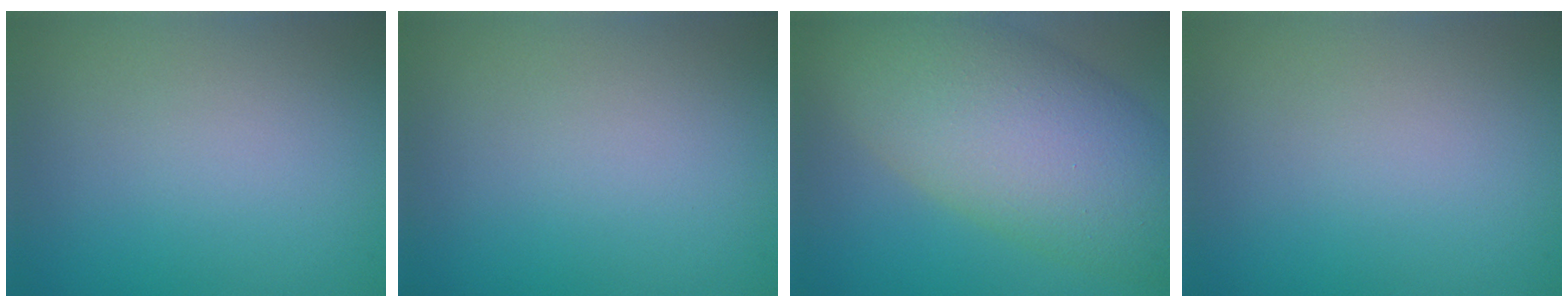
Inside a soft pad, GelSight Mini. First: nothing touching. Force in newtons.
{"total": 0.0}
{"total": 11.0, "press": 11.0, "slide": 0.5}
{"total": 0.0}